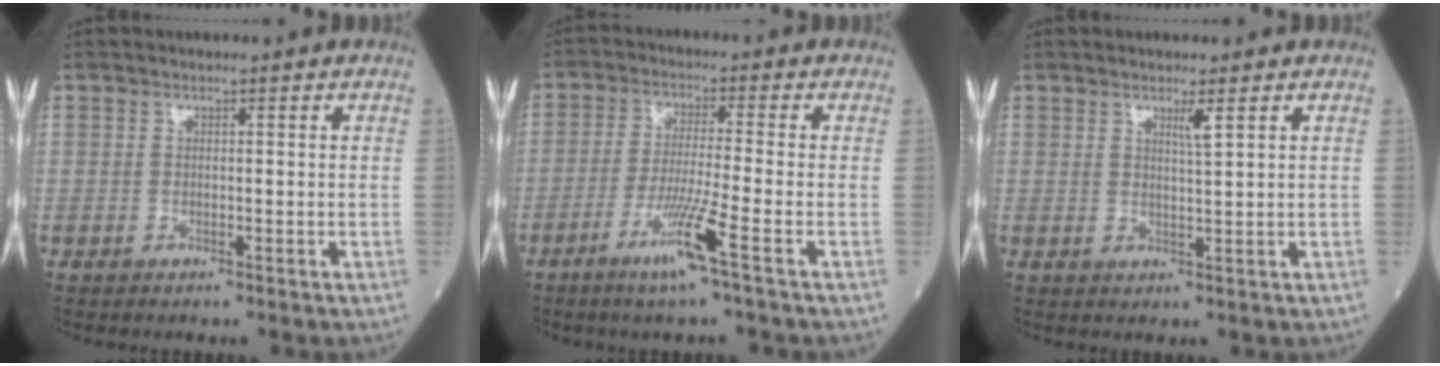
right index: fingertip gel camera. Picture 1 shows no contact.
{"total": 7.3, "force": [-3.7, -1.3, 6.2], "torque": [-0.118, -0.020, -0.075]}
{"total": 2.0, "force": [1.3, -0.3, 1.4], "torque": [-0.026, -0.004, 0.026]}